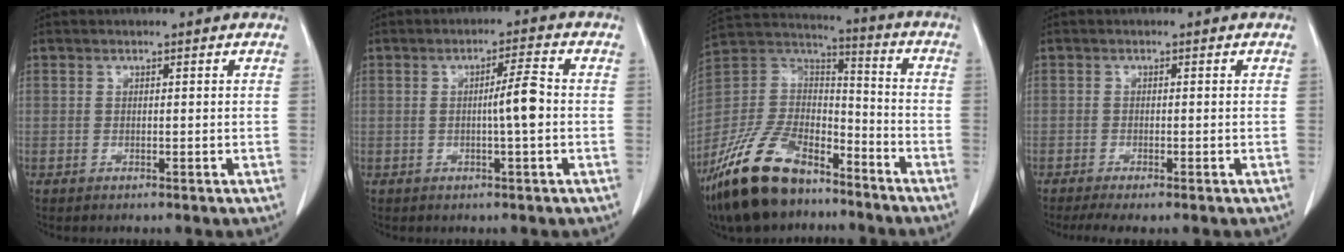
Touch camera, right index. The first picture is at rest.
{"total": 4.5, "force": [-0.4, -0.1, 4.5], "torque": [-0.072, 0.004, -0.009]}
{"total": 18.7, "force": [-13.4, 8.3, 9.9], "torque": [-0.214, 0.015, -0.246]}
{"total": 4.0, "force": [-3.1, 0.5, 2.4], "torque": [-0.037, -0.010, -0.048]}